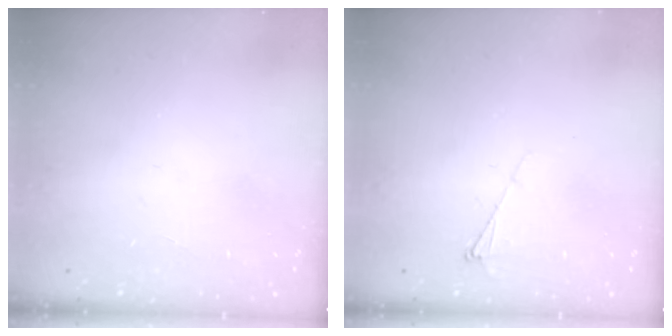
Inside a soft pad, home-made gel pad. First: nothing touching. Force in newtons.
{"total": 4.3, "press": 4.2, "slide": 0.6}